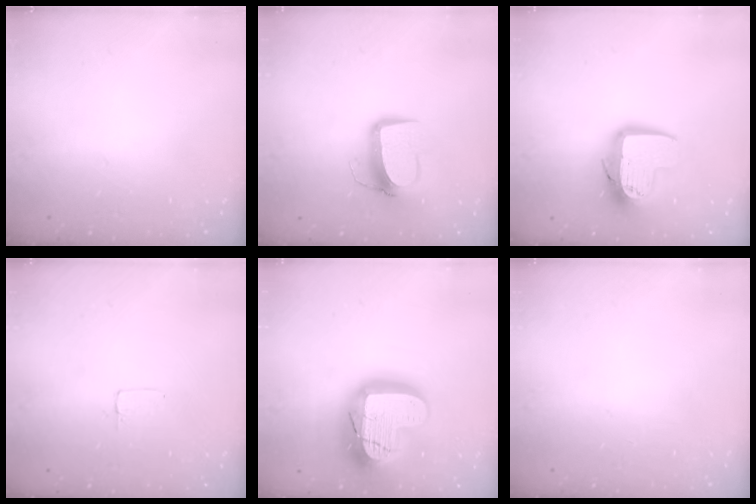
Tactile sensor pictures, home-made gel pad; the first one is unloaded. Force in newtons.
{"total": 11.1, "press": 11.0, "slide": 1.4}
{"total": 12.4, "press": 12.4, "slide": 1.0}
{"total": 1.2, "press": 1.2, "slide": 0.0}
{"total": 26.0, "press": 25.9, "slide": 2.1}
{"total": 0.0}